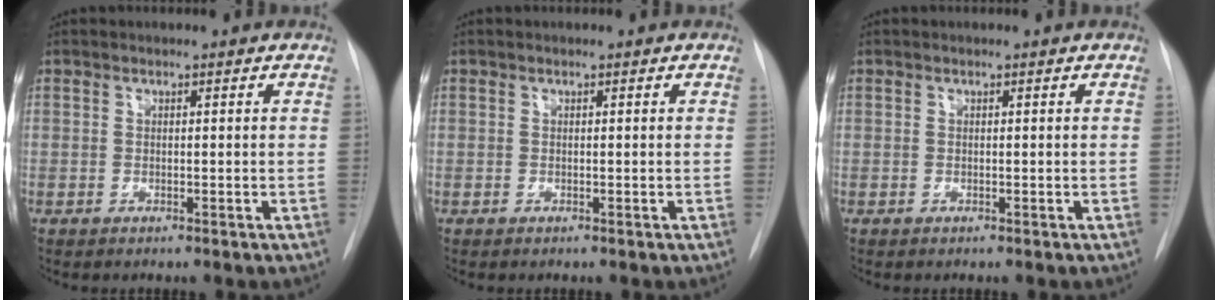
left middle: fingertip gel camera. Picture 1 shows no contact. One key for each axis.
{"total": 0.0}
{"total": 0.0}